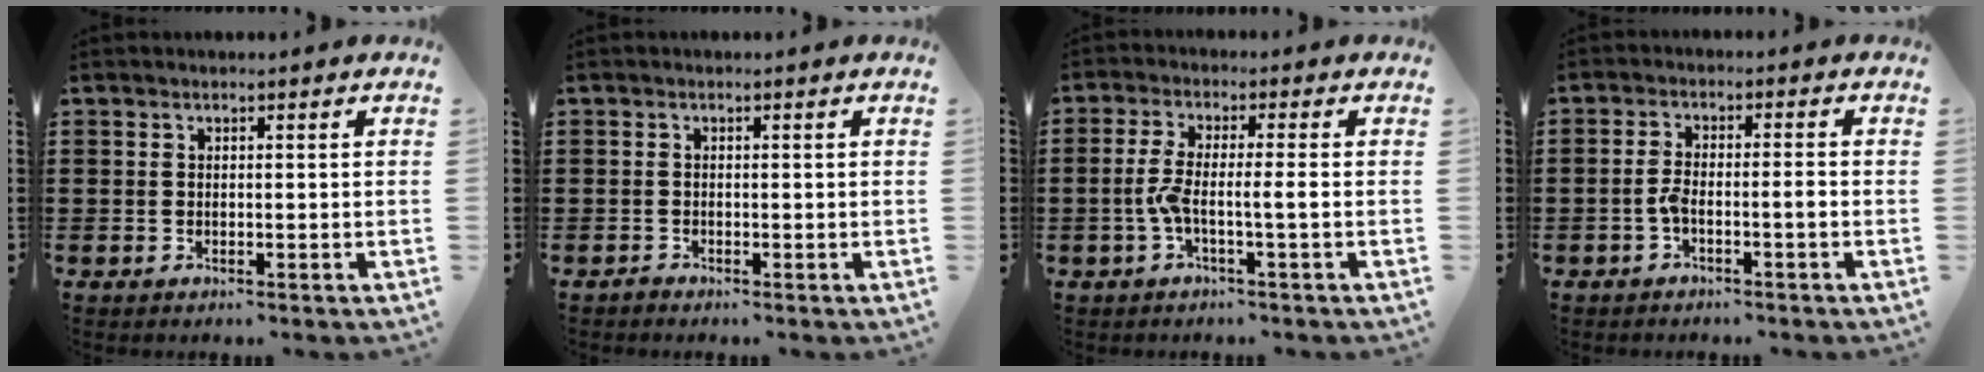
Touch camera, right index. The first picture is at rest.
{"total": 0.5, "force": [-0.5, 0.2, 0.0], "torque": [-0.002, 0.002, -0.011]}
{"total": 4.6, "force": [-1.2, 0.3, 4.5], "torque": [-0.103, -0.009, -0.032]}
{"total": 3.2, "force": [-1.3, 0.4, 2.9], "torque": [-0.062, 0.000, -0.028]}